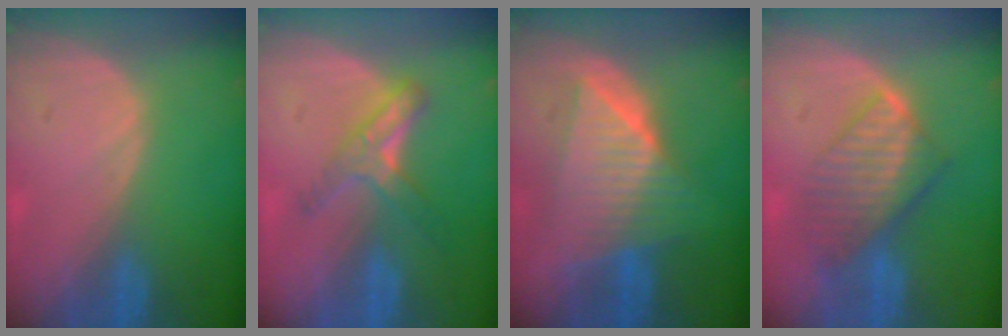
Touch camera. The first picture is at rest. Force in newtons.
{"total": 5.4, "press": 5.0, "slide": 2.1}
{"total": 8.7, "press": 8.7, "slide": 0.4}
{"total": 7.7, "press": 6.9, "slide": 3.5}